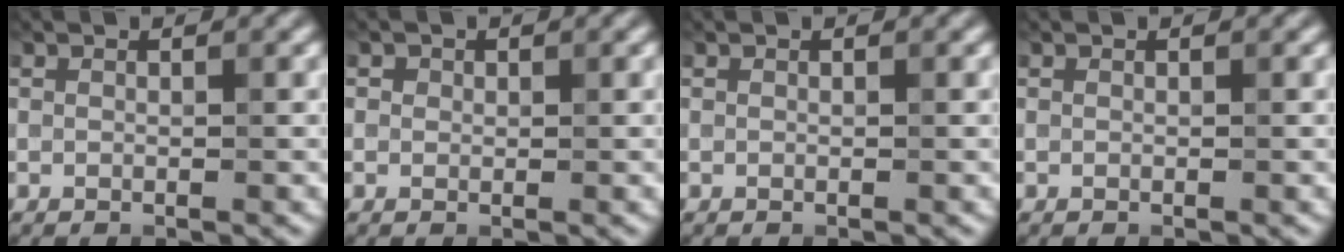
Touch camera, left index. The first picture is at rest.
{"total": 0.7, "force": [0.2, 0.6, 0.1], "torque": [0.001, -0.002, -0.001]}
{"total": 0.0}
{"total": 0.0}